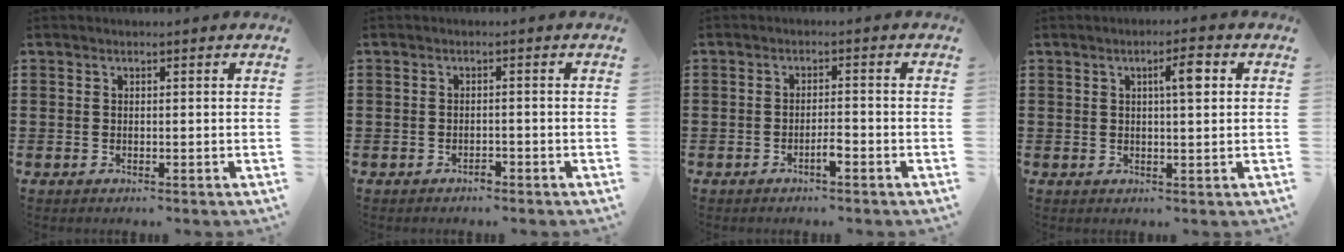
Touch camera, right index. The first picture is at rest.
{"total": 1.2, "force": [-1.1, 0.4, 0.3], "torque": [-0.011, -0.001, -0.023]}
{"total": 2.3, "force": [-1.5, 0.4, 1.8], "torque": [-0.033, 0.001, -0.026]}
{"total": 3.9, "force": [1.2, 0.8, 3.6], "torque": [-0.057, 0.005, 0.012]}